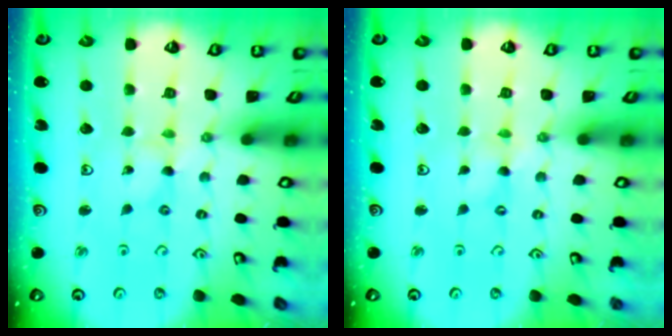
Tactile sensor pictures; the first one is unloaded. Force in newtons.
{"total": 0.0}